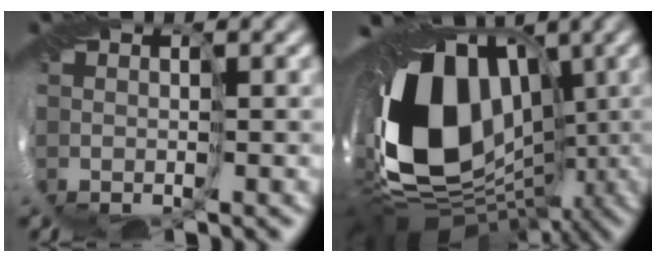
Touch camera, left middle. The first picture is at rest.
{"total": 17.4, "force": [-1.1, 12.2, 12.3], "torque": [-0.239, 0.001, -0.031]}